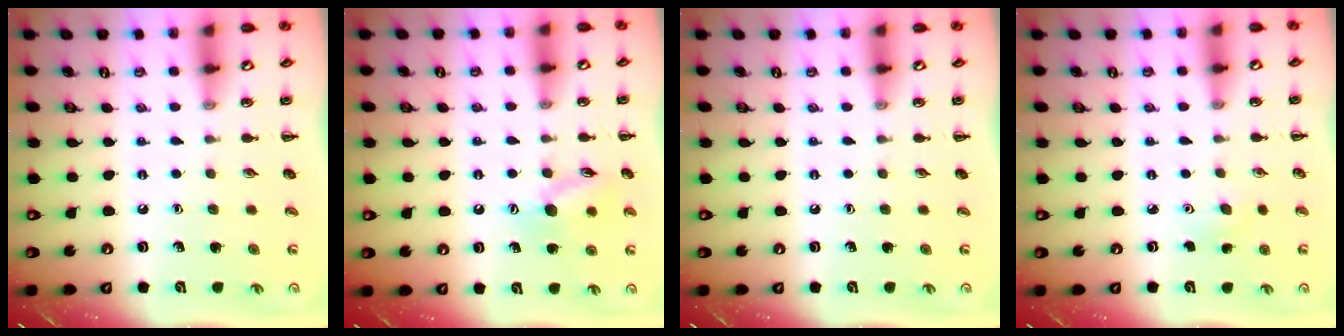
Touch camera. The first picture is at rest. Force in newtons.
{"total": 10.7, "press": 10.6, "slide": 1.5}
{"total": 0.0}
{"total": 2.9, "press": 2.8, "slide": 0.8}